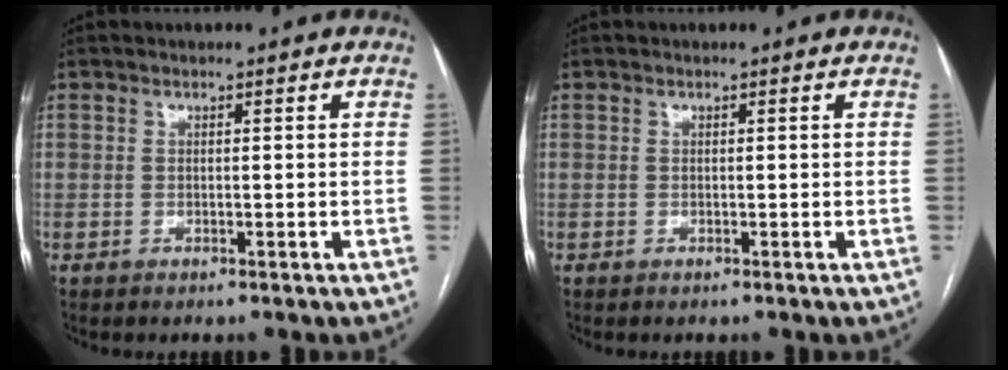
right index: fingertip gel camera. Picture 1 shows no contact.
{"total": 0.0}